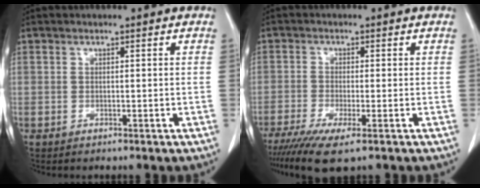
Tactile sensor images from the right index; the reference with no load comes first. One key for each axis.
{"total": 7.0, "fx": -4.4, "fy": 0.9, "fz": 5.3, "tx": -0.091, "ty": -0.018, "tz": -0.075}